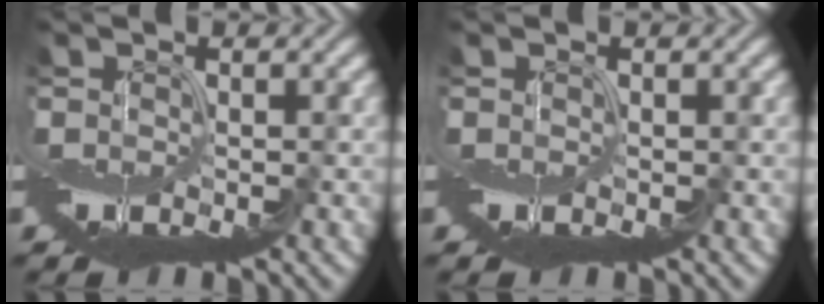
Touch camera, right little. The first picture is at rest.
{"total": 0.0}